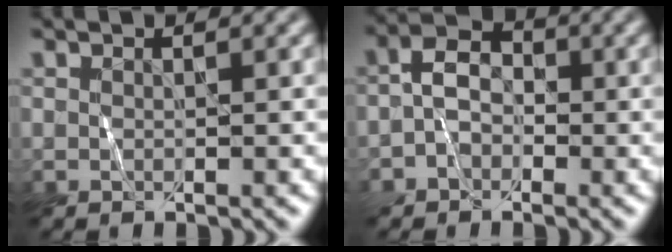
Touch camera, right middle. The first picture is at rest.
{"total": 2.6, "force": [-1.0, 1.9, 1.4], "torque": [-0.022, 0.020, -0.025]}